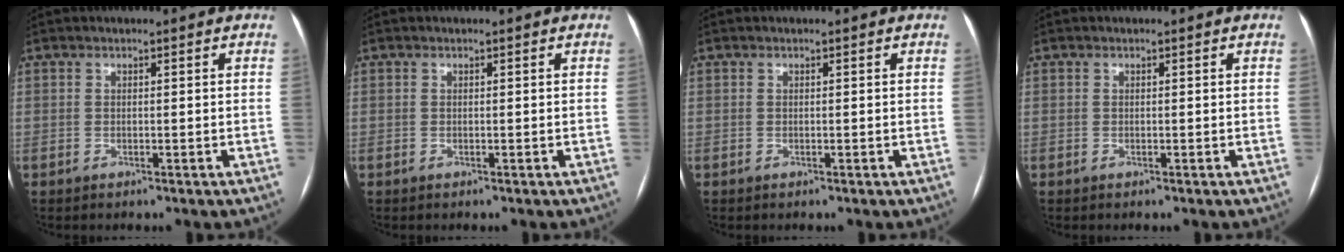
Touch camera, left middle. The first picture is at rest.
{"total": 0.0}
{"total": 0.0}
{"total": 0.0}